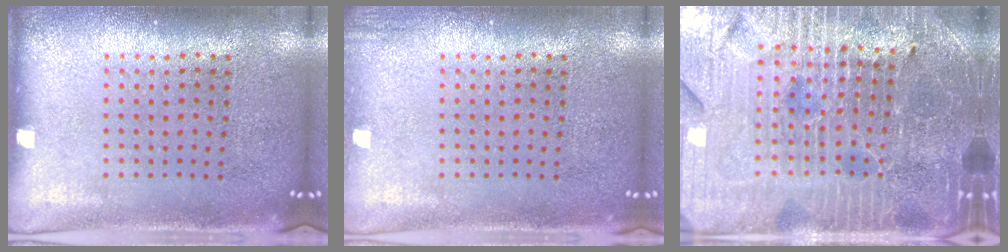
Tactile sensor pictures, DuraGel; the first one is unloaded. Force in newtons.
{"total": 0.8, "press": 0.7, "slide": 0.1}
{"total": 5.1, "press": 4.8, "slide": 1.7}